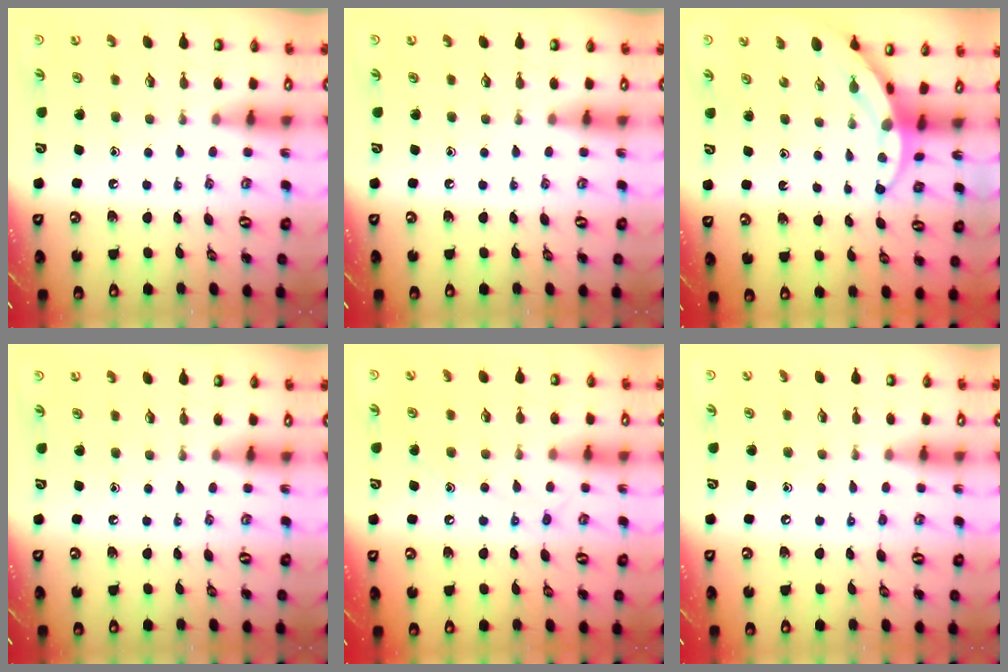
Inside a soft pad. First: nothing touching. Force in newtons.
{"total": 0.0}
{"total": 3.4, "press": 3.4, "slide": 0.2}
{"total": 0.0}
{"total": 9.5, "press": 9.4, "slide": 0.8}
{"total": 5.0, "press": 4.9, "slide": 0.7}